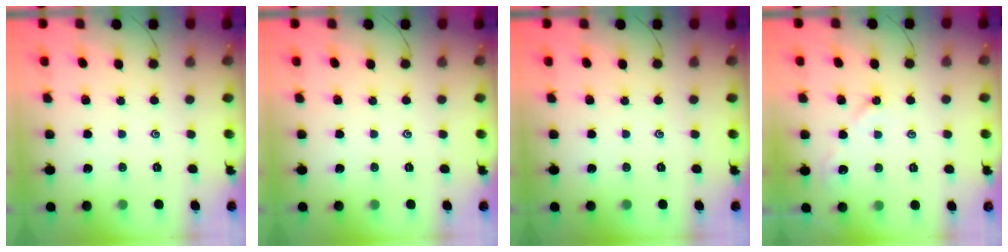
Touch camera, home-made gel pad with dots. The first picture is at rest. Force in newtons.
{"total": 0.0}
{"total": 0.0}
{"total": 2.4, "press": 2.4, "slide": 0.6}